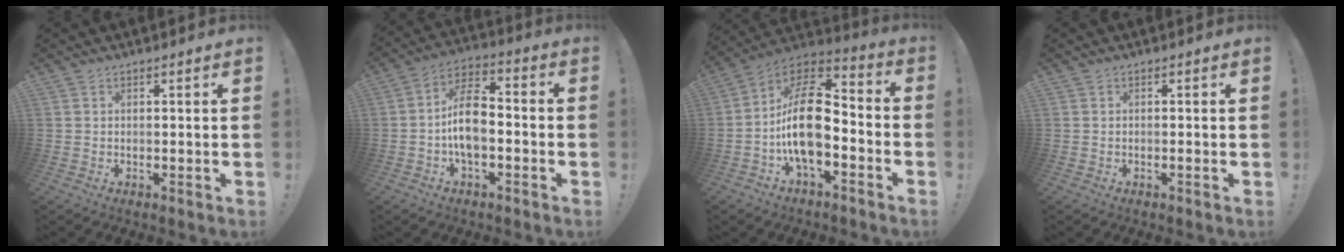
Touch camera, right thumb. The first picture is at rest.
{"total": 11.7, "force": [-2.3, 6.7, 9.4], "torque": [-0.174, 0.015, -0.041]}
{"total": 18.4, "force": [-3.5, 9.8, 15.1], "torque": [-0.285, 0.025, -0.055]}
{"total": 0.7, "force": [-0.3, -0.2, 0.6], "torque": [-0.008, -0.002, -0.005]}